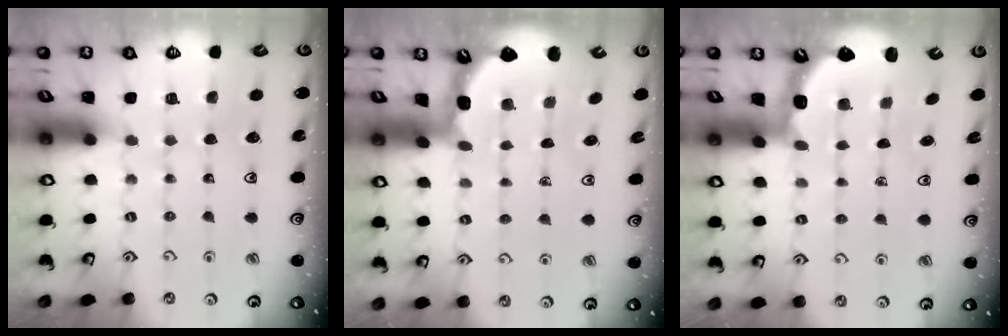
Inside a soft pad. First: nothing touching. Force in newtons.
{"total": 1.9, "press": 1.9, "slide": 0.2}
{"total": 2.2, "press": 1.8, "slide": 1.3}